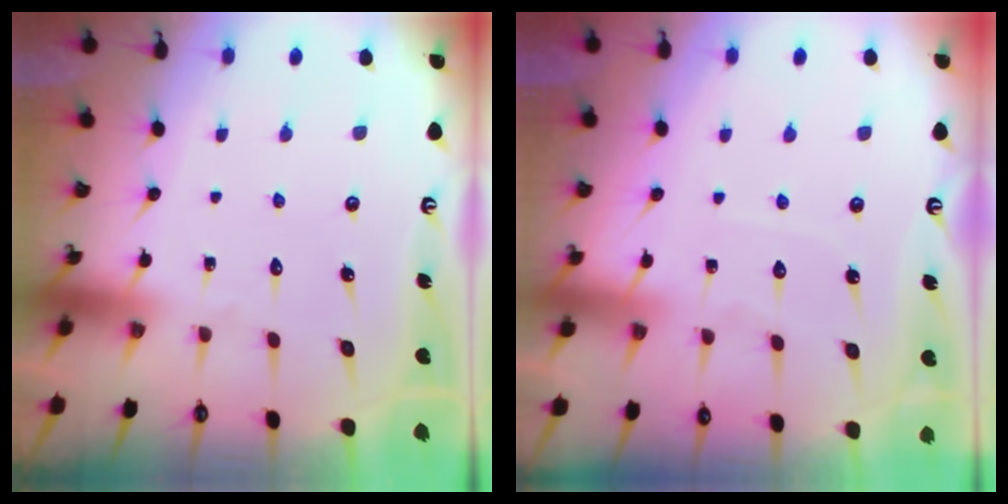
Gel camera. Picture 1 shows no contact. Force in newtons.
{"total": 4.4, "press": 4.3, "slide": 0.6}